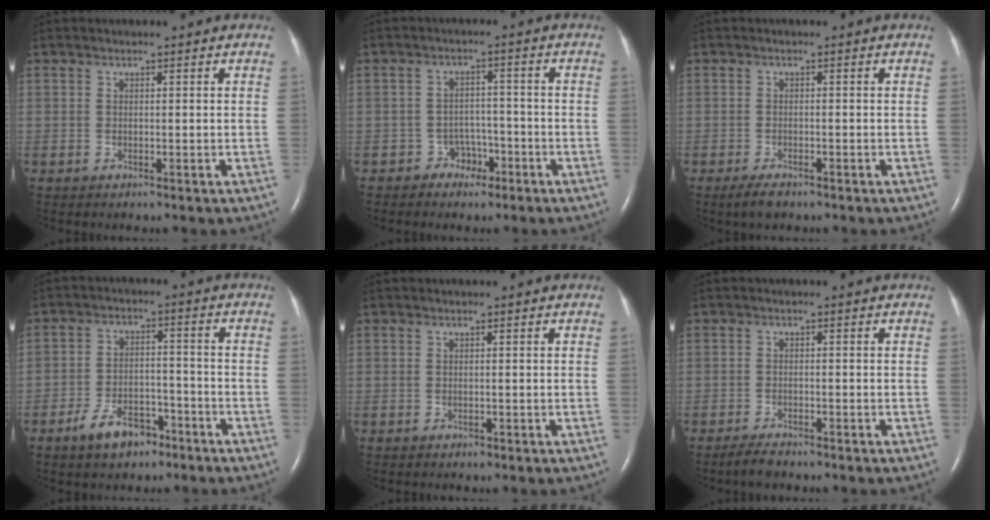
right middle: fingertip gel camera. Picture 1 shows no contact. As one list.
[{"total": 3.4, "force": [-2.2, 2.6, 0.6], "torque": [-0.004, 0.013, -0.031]}, {"total": 2.6, "force": [-1.9, 0.8, 1.6], "torque": [-0.041, -0.006, -0.031]}, {"total": 6.8, "force": [-4.6, 3.5, 3.6], "torque": [-0.075, 0.009, -0.072]}, {"total": 0.0}, {"total": 2.4, "force": [-2.0, 0.5, 1.1], "torque": [-0.032, -0.006, -0.036]}]